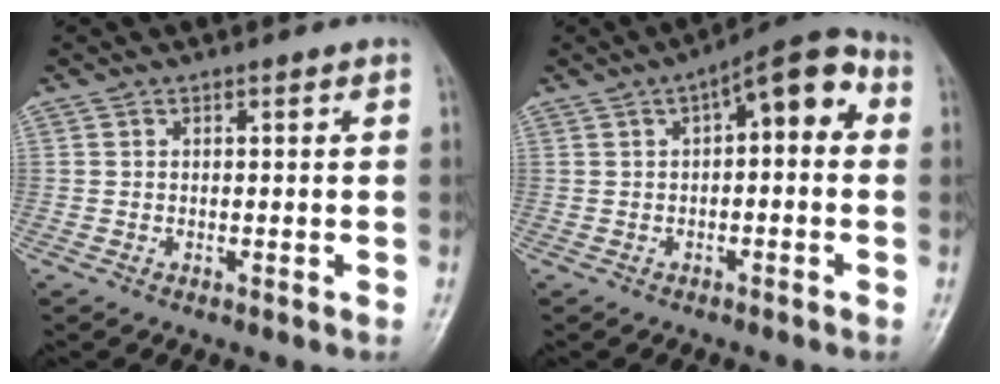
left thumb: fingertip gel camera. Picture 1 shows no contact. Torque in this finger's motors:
{"motor_torque": [-0.10, 0.48, -0.08, -0.17, -0.02]}